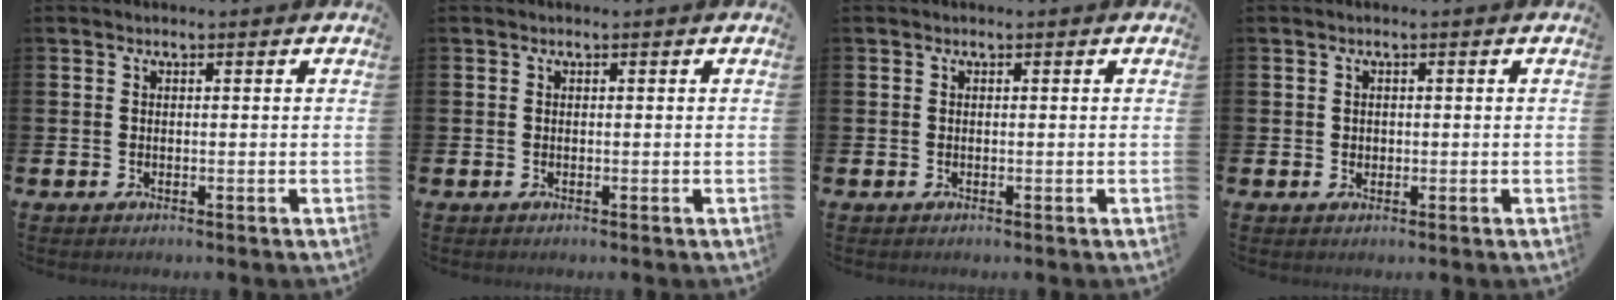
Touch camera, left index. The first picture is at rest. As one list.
[{"total": 0.0}, {"total": 0.0}, {"total": 0.9, "force": [0.4, 0.8, 0.2], "torque": [0.009, 0.001, 0.003]}]